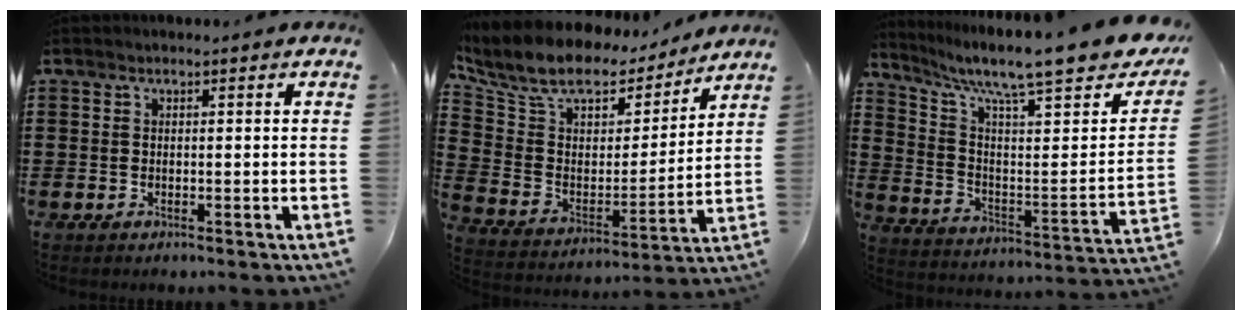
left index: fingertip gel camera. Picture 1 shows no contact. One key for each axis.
{"total": 10.3, "fx": 8.2, "fy": 4.5, "fz": 4.3, "tx": -0.116, "ty": -0.047, "tz": 0.143}
{"total": 10.5, "fx": 8.4, "fy": 1.1, "fz": 6.2, "tx": -0.130, "ty": -0.063, "tz": 0.131}